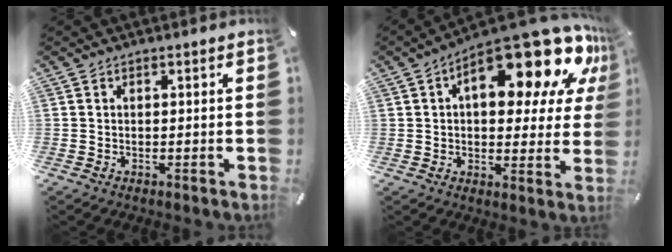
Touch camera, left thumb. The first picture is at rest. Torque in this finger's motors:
{"motor_torque": [2.77, 2.24, 2.07, -0.70, 0.51]}